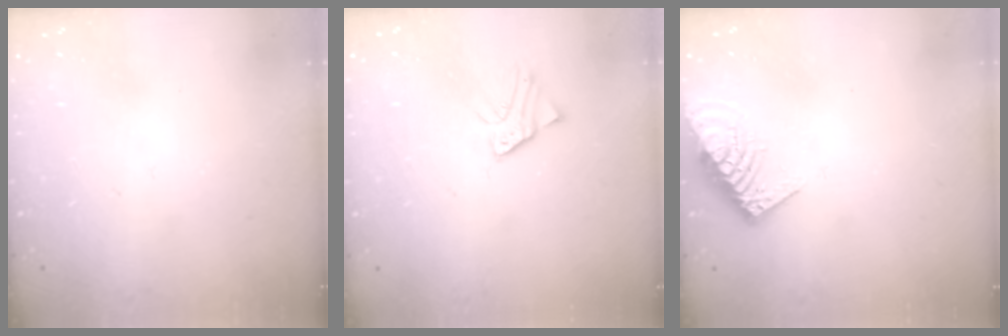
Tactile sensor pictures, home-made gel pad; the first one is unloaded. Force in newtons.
{"total": 2.6, "press": 2.6, "slide": 0.2}
{"total": 14.6, "press": 14.6, "slide": 0.4}